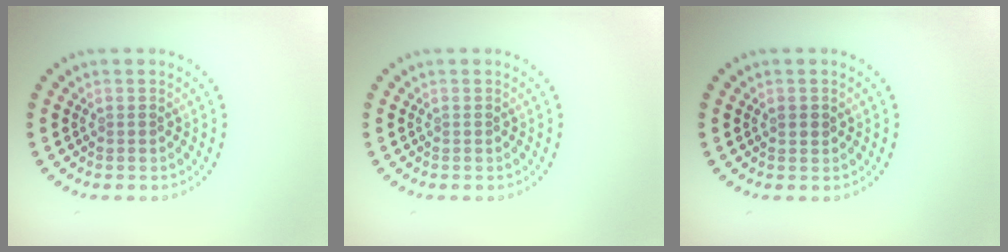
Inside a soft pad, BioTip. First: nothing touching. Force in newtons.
{"total": 0.0}
{"total": 0.9, "press": 0.8, "slide": 0.3}